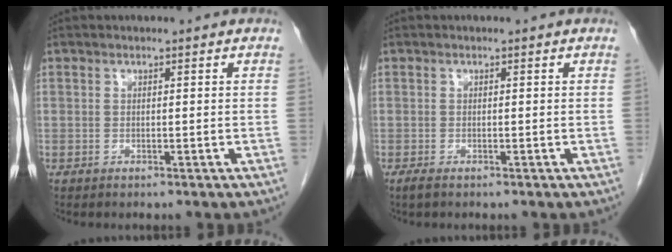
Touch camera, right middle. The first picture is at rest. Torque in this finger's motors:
{"motor_torque": [0.25, -0.21, 0.03, 0.02]}